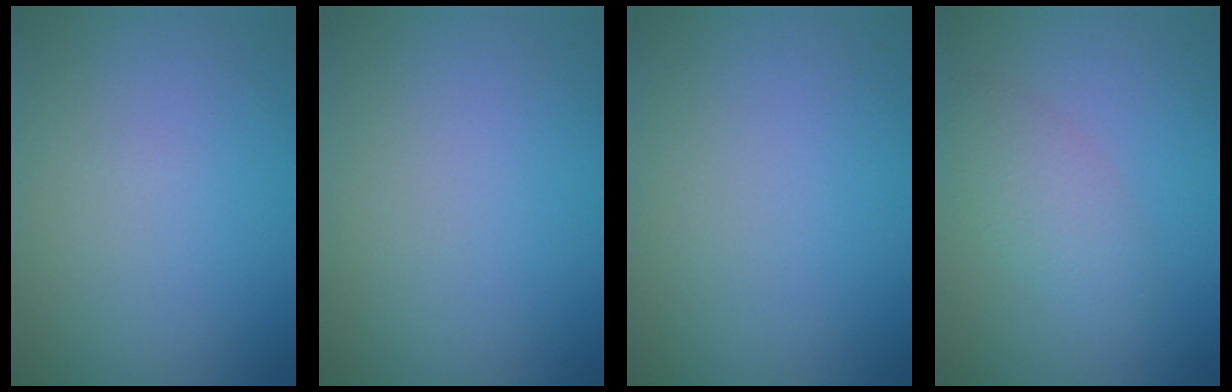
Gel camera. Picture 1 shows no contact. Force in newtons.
{"total": 0.0}
{"total": 0.0}
{"total": 2.9, "press": 2.9, "slide": 0.2}